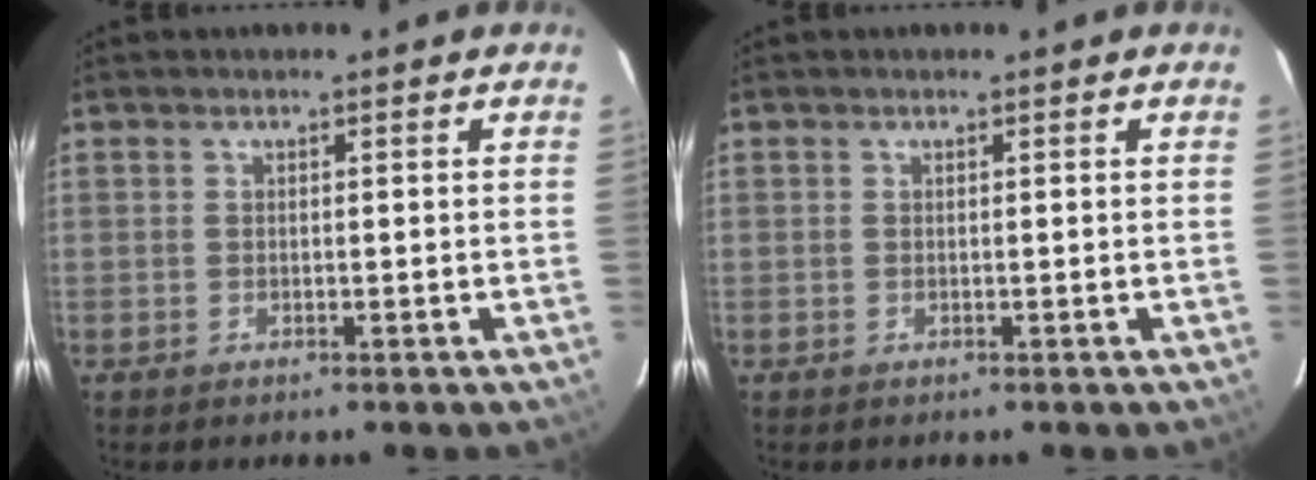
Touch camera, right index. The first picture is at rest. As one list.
[{"total": 0.0}]